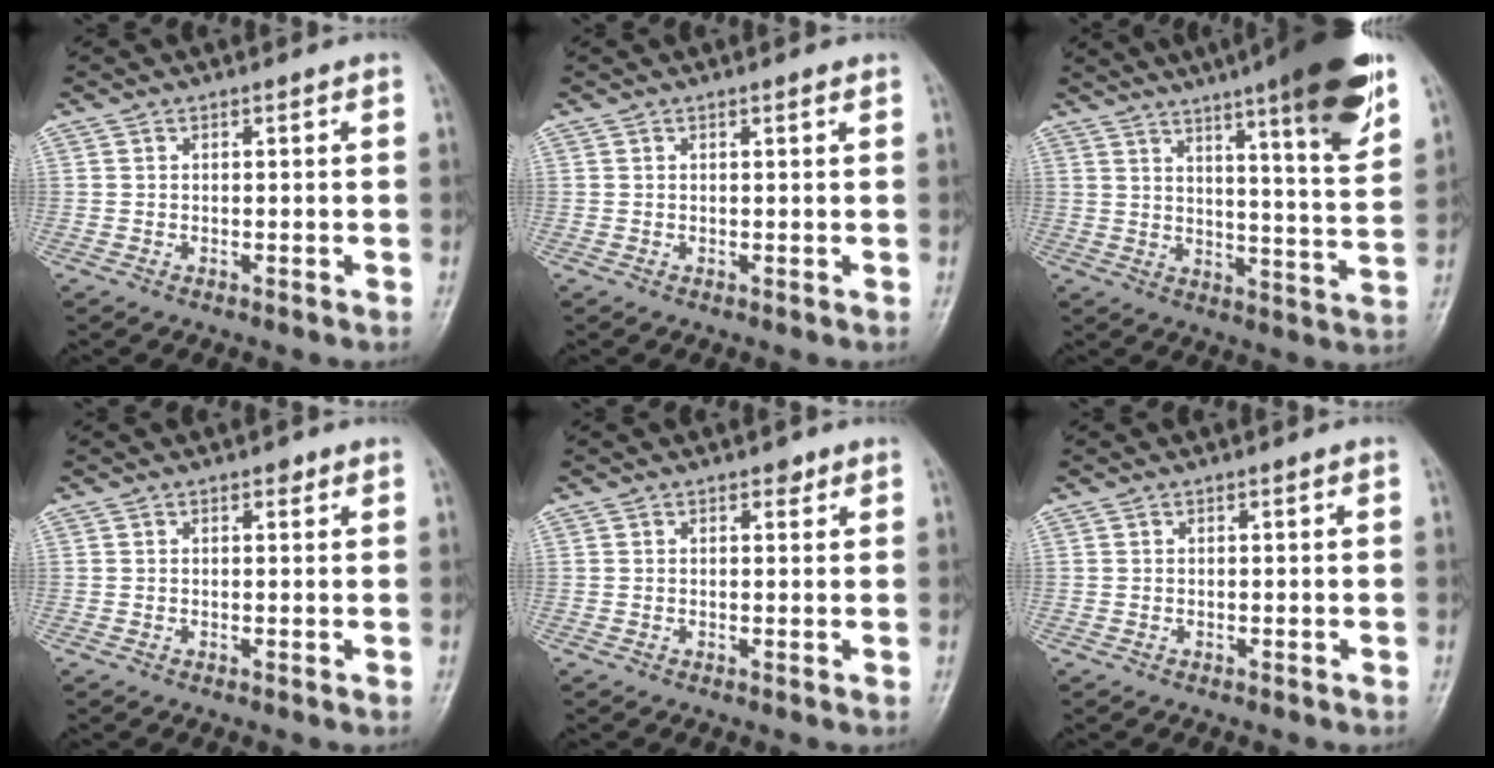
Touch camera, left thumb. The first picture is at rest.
{"total": 0.7, "force": [0.5, 0.1, 0.5], "torque": [-0.006, 0.000, 0.006]}
{"total": 20.2, "force": [12.4, 2.5, 15.7], "torque": [-0.204, -0.048, 0.170]}
{"total": 1.1, "force": [0.7, 0.6, 0.6], "torque": [-0.001, -0.002, 0.007]}
{"total": 1.3, "force": [0.8, 0.8, 0.6], "torque": [0.002, -0.003, 0.009]}
{"total": 0.0}